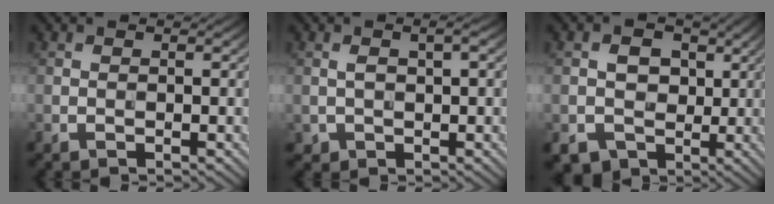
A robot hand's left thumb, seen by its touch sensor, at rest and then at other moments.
{"total": 2.9, "force": [0.4, 1.7, 2.4], "torque": [-0.054, -0.001, 0.011]}
{"total": 6.0, "force": [-0.5, 5.6, 2.3], "torque": [-0.037, 0.000, -0.018]}